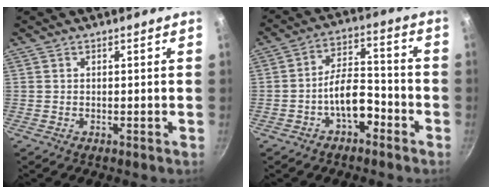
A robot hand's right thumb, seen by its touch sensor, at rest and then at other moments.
{"total": 8.4, "force": [-4.0, 4.4, 6.0], "torque": [-0.074, 0.052, -0.066]}